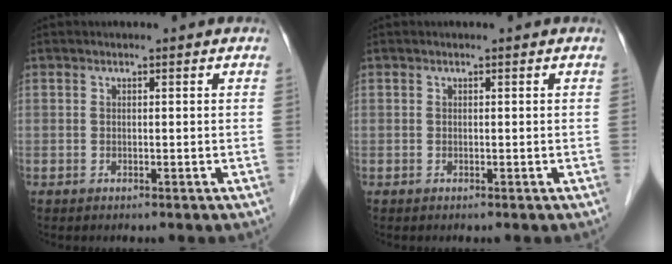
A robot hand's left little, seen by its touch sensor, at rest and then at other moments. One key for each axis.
{"total": 0.0}